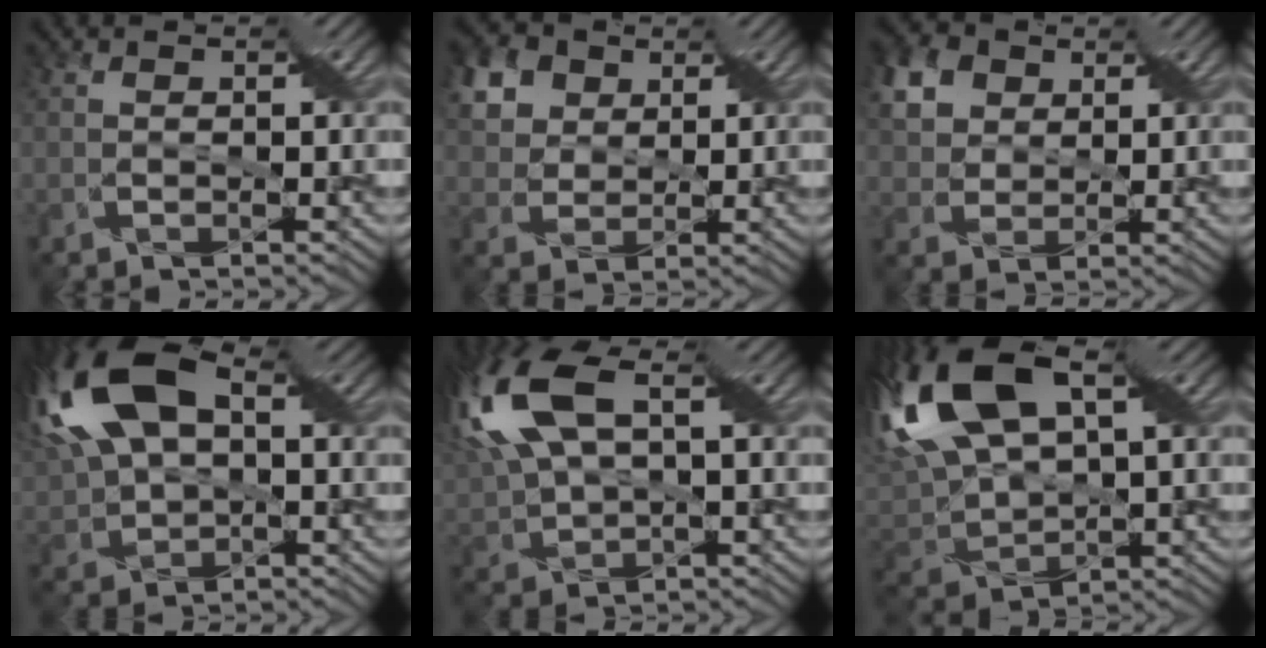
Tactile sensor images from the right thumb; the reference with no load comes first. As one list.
[{"total": 7.7, "force": [3.6, 6.1, 3.0], "torque": [-0.106, 0.024, 0.055]}, {"total": 6.8, "force": [3.1, 5.4, 2.8], "torque": [-0.084, 0.016, 0.053]}, {"total": 16.9, "force": [5.0, 10.0, 12.7], "torque": [-0.292, 0.023, 0.087]}, {"total": 15.5, "force": [5.1, 8.0, 12.2], "torque": [-0.303, 0.013, 0.097]}, {"total": 17.2, "force": [6.0, 9.6, 13.0], "torque": [-0.333, 0.026, 0.114]}]